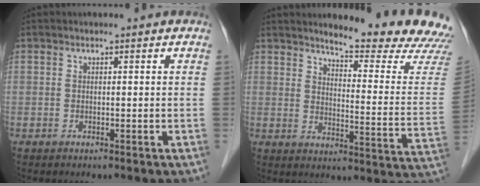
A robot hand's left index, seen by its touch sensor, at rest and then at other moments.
{"total": 17.3, "force": [16.3, 0.0, 5.9], "torque": [-0.082, -0.113, 0.188]}